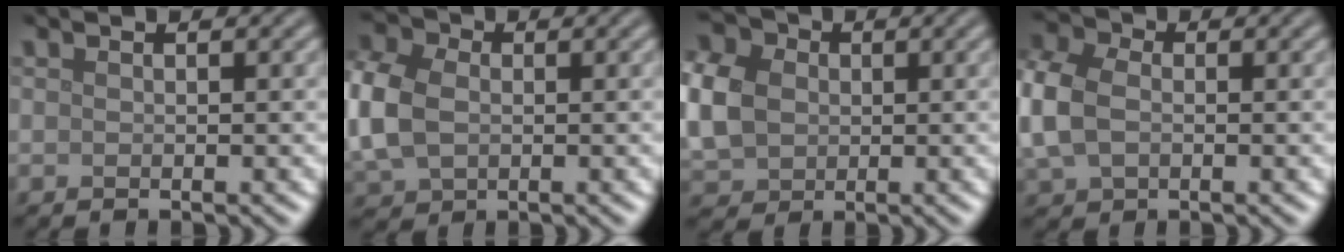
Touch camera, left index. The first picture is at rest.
{"total": 7.3, "force": [0.0, 5.5, 4.7], "torque": [-0.149, 0.004, 0.002]}
{"total": 7.9, "force": [0.5, 6.4, 4.5], "torque": [-0.116, 0.014, -0.003]}
{"total": 6.4, "force": [-0.1, 4.8, 4.2], "torque": [-0.134, 0.002, 0.001]}